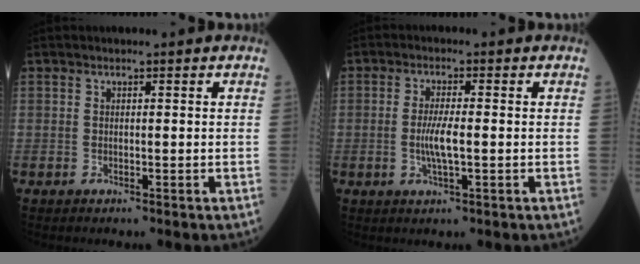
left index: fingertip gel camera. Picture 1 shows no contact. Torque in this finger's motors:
{"motor_torque": [0.72, 0.23, 0.26, 0.03]}